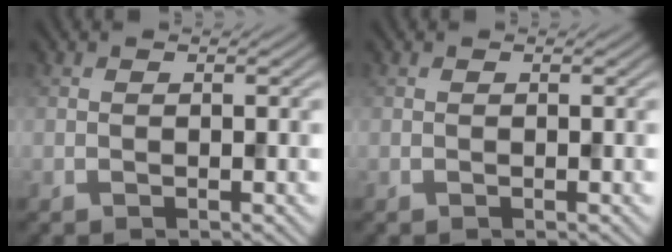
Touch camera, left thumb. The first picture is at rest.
{"total": 0.0}